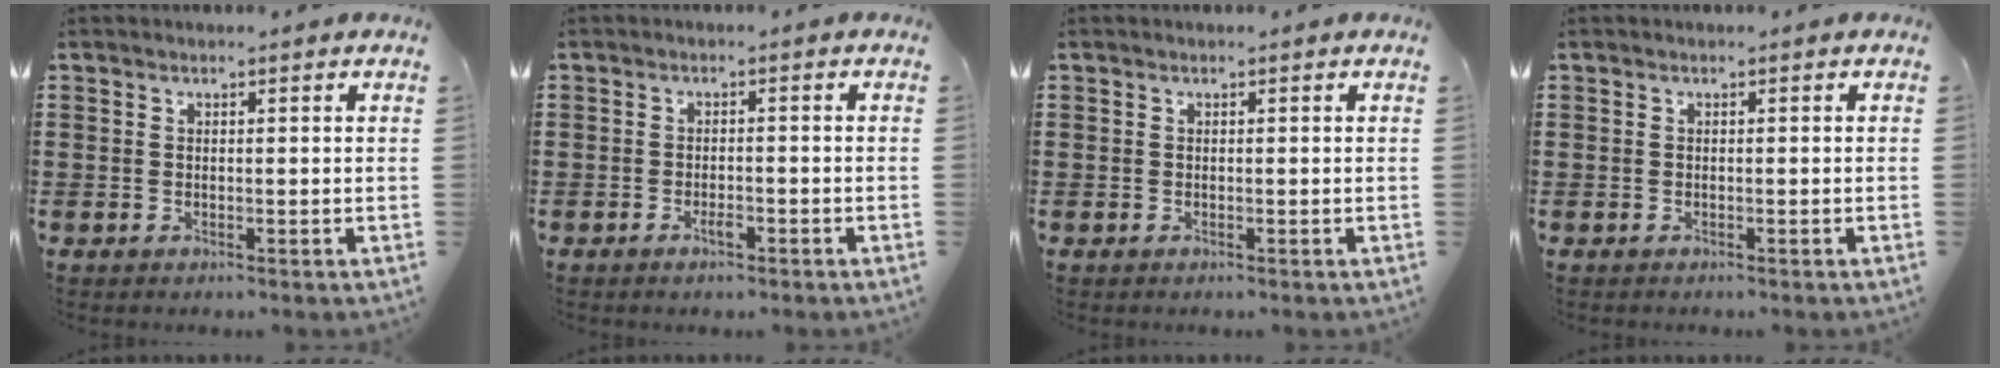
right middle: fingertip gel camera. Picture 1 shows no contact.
{"total": 1.8, "force": [-1.1, 0.5, 1.3], "torque": [-0.028, -0.003, -0.020]}
{"total": 0.0}
{"total": 0.0}